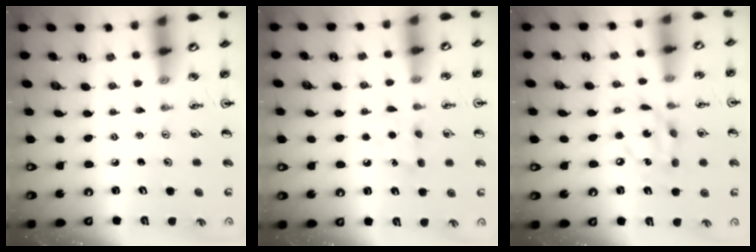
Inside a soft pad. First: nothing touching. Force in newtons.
{"total": 4.8, "press": 4.8, "slide": 0.7}
{"total": 11.8, "press": 11.8, "slide": 0.9}